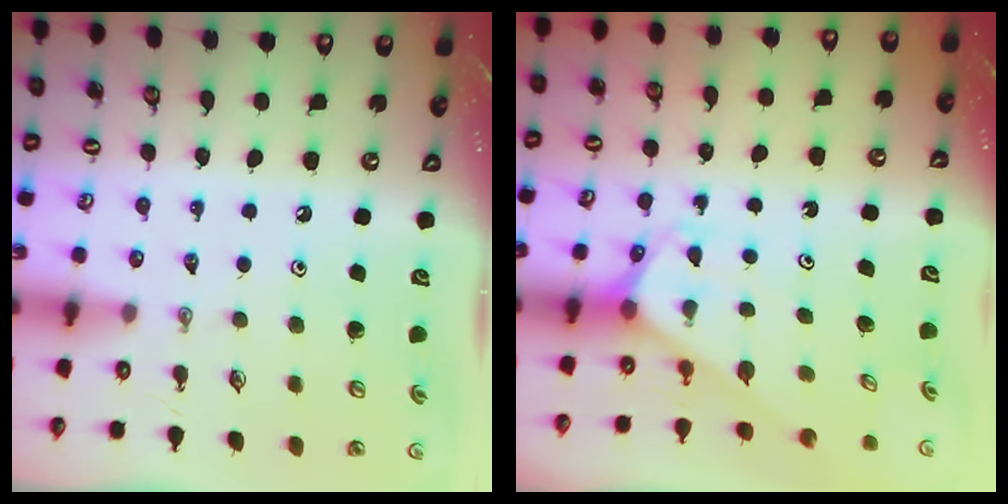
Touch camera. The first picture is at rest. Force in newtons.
{"total": 2.5, "press": 2.5, "slide": 0.1}